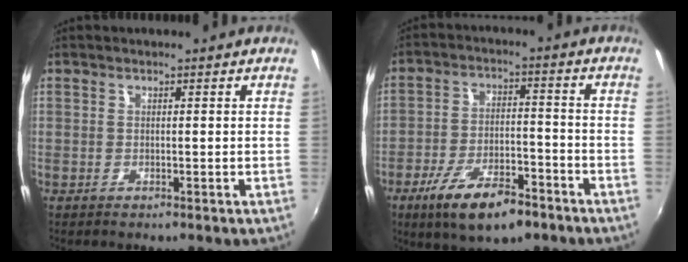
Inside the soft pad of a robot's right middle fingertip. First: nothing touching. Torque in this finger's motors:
{"motor_torque": [1.17, -0.97, 0.61, 0.15]}